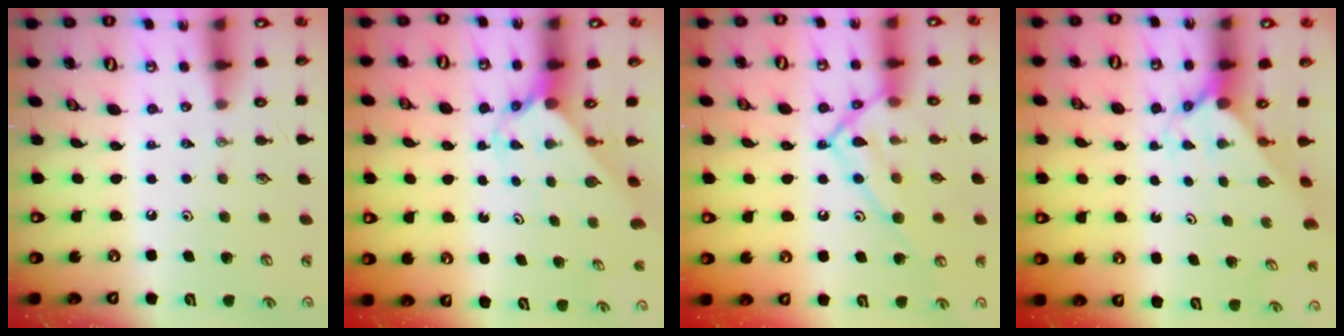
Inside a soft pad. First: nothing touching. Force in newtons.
{"total": 2.4, "press": 2.4, "slide": 0.2}
{"total": 15.4, "press": 15.4, "slide": 1.2}
{"total": 1.7, "press": 1.7, "slide": 0.2}